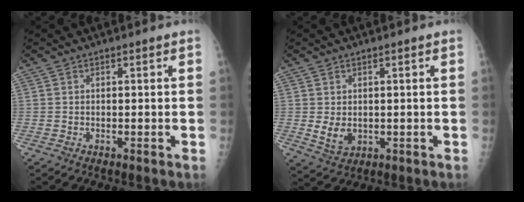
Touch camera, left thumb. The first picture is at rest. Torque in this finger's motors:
{"motor_torque": [0.52, 0.38, 0.31, -0.11, 0.03]}